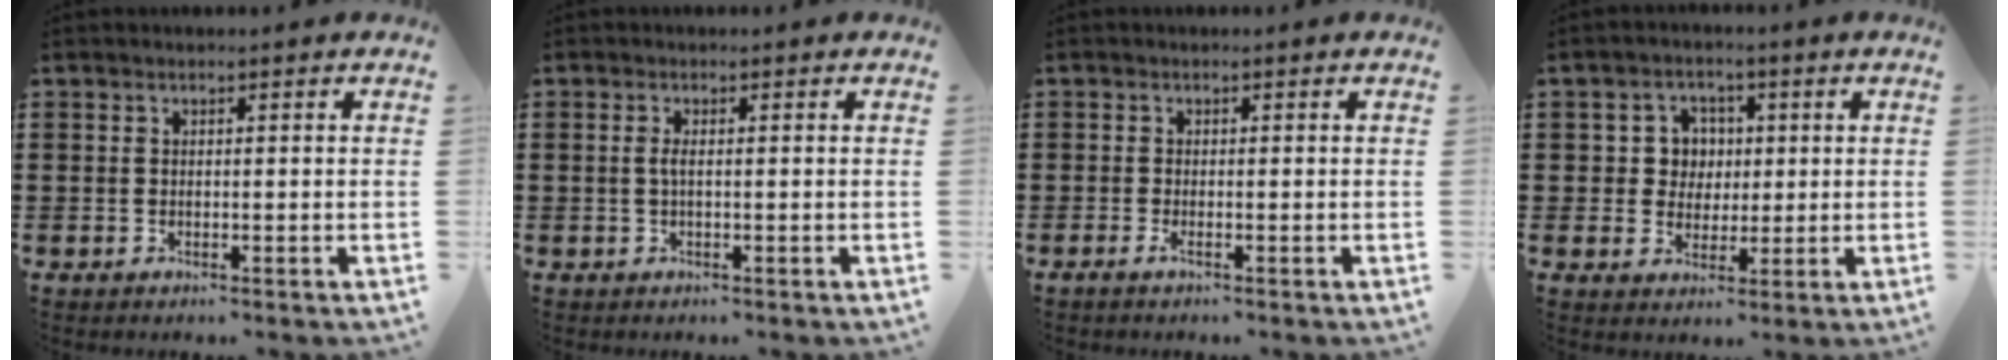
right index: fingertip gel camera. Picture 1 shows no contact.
{"total": 1.5, "force": [-0.2, 0.2, 1.4], "torque": [-0.035, -0.004, -0.006]}
{"total": 0.9, "force": [-0.5, 0.1, 0.8], "torque": [-0.013, -0.003, -0.009]}
{"total": 4.7, "force": [0.7, 4.4, 1.5], "torque": [-0.050, 0.016, 0.008]}